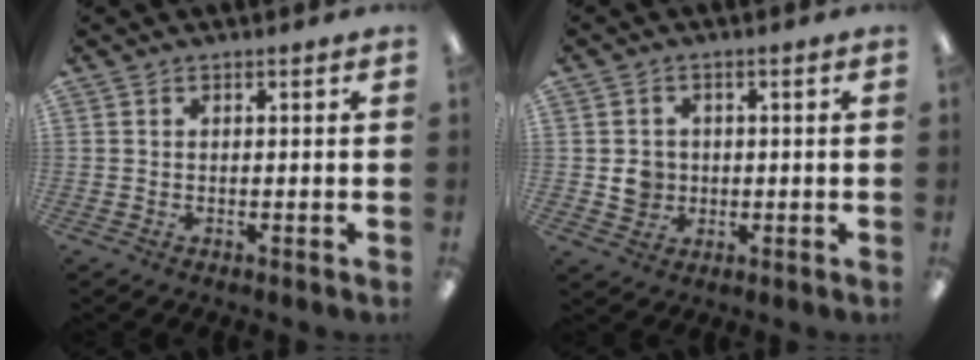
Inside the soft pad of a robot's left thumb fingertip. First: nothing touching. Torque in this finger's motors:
{"motor_torque": [-0.07, 0.08, 0.03, -0.04, 0.00]}